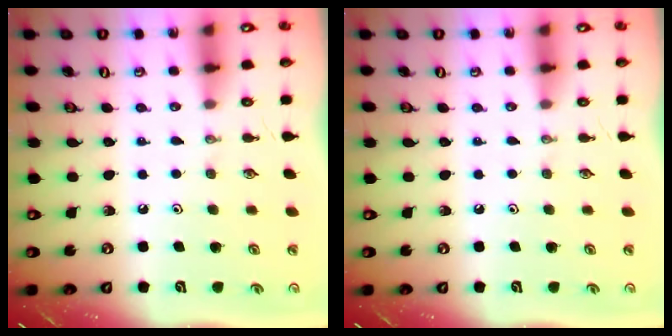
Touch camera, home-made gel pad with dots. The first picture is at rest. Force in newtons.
{"total": 0.0}